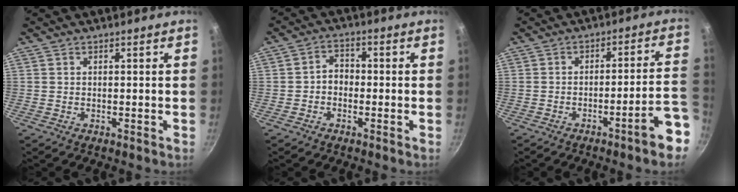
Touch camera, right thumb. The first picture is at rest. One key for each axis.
{"total": 3.4, "fx": -1.0, "fy": 2.7, "fz": 1.9, "tx": -0.014, "ty": 0.016, "tz": -0.024}
{"total": 9.6, "fx": -5.3, "fy": 0.8, "fz": 8.0, "tx": -0.091, "ty": 0.049, "tz": -0.068}